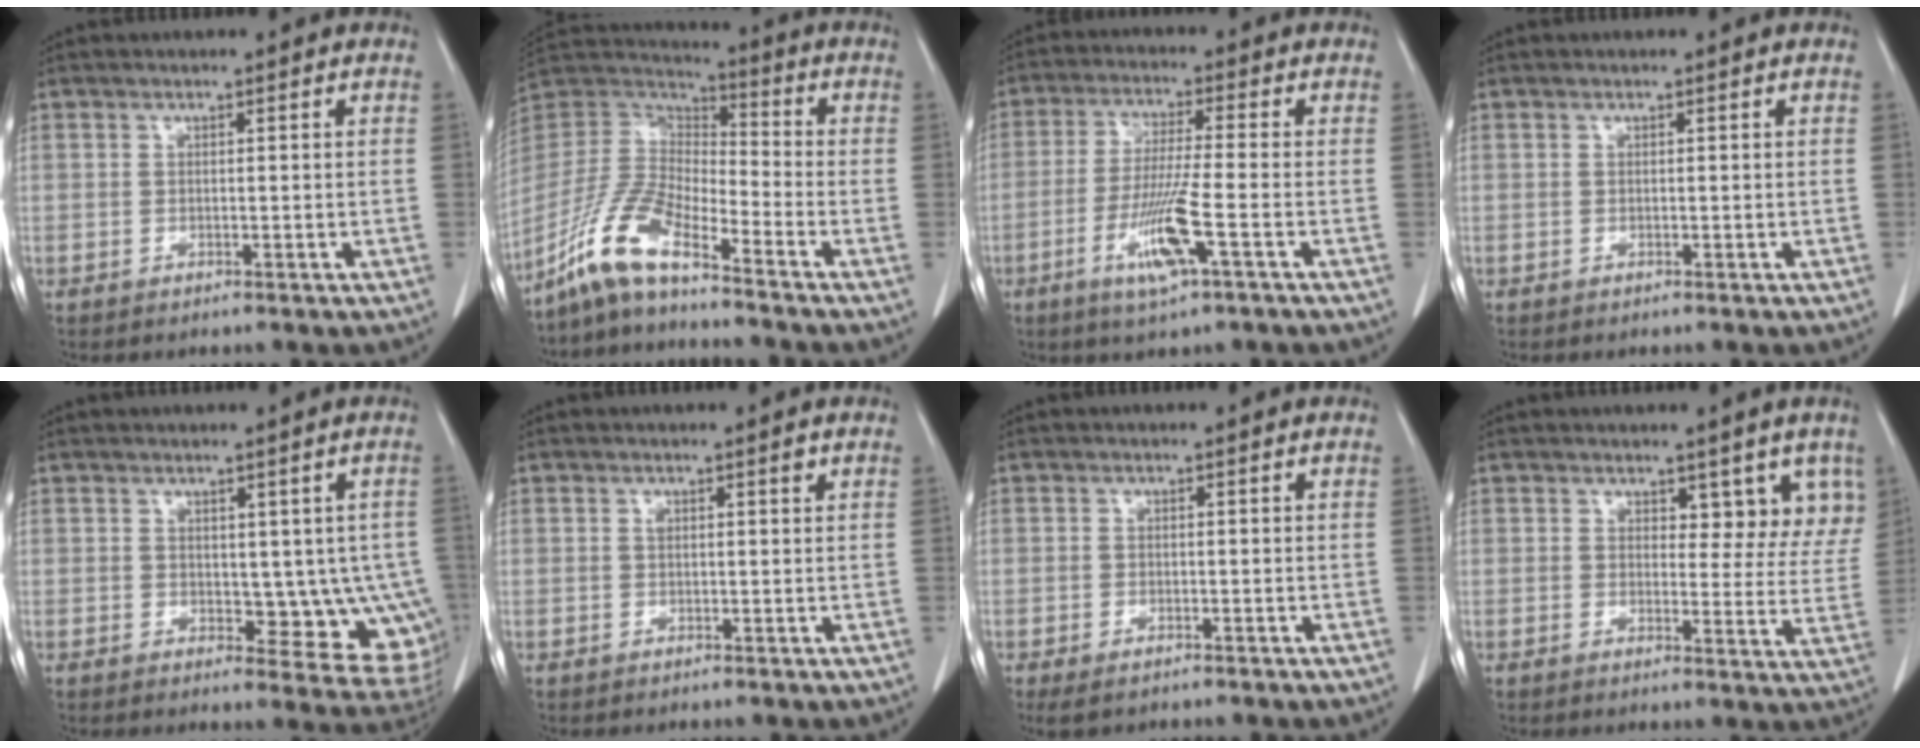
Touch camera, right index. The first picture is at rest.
{"total": 11.0, "force": [-8.3, 1.6, 7.1], "torque": [-0.167, 0.002, -0.164]}
{"total": 8.9, "force": [-3.6, -0.1, 8.2], "torque": [-0.162, -0.014, -0.067]}
{"total": 0.0}
{"total": 9.1, "force": [0.0, 4.9, 7.7], "torque": [-0.065, -0.002, 0.013]}
{"total": 1.3, "force": [0.7, 0.4, 1.0], "torque": [-0.016, 0.009, 0.014]}
{"total": 2.5, "force": [-1.7, 1.0, 1.5], "torque": [-0.032, -0.007, -0.018]}
{"total": 6.8, "force": [4.7, 3.3, 3.7], "torque": [-0.019, -0.011, 0.050]}